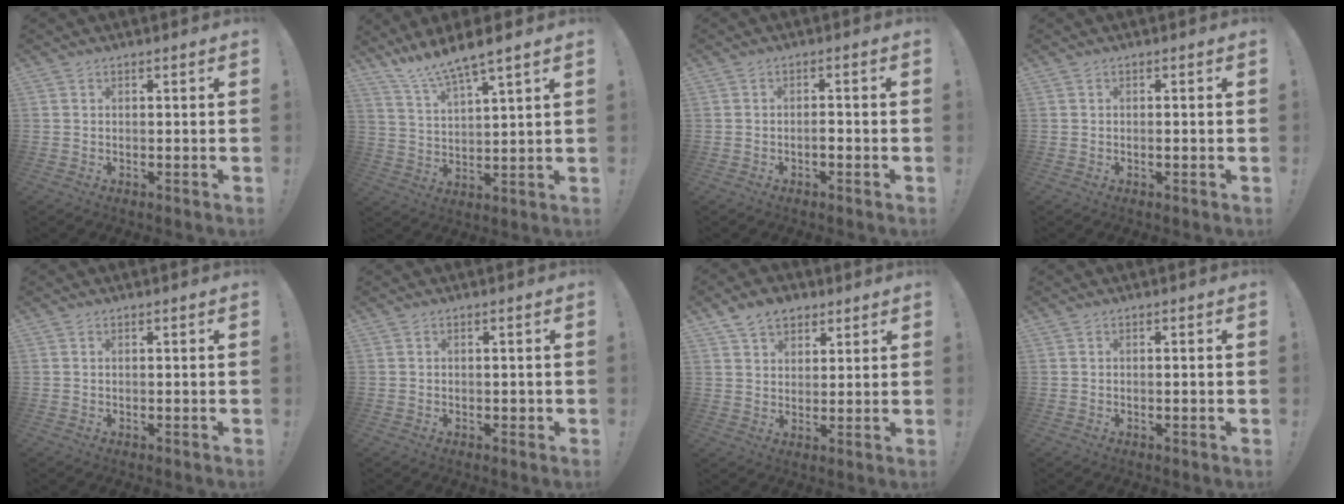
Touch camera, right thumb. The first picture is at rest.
{"total": 8.7, "force": [7.8, -0.1, 3.8], "torque": [-0.082, -0.050, 0.137]}
{"total": 1.9, "force": [-1.1, 0.4, 1.5], "torque": [-0.024, 0.001, -0.019]}
{"total": 0.9, "force": [-0.3, 0.0, 0.8], "torque": [-0.007, -0.005, -0.008]}
{"total": 0.0}
{"total": 0.8, "force": [-0.2, 0.6, 0.5], "torque": [-0.006, 0.003, -0.003]}
{"total": 8.0, "force": [5.3, 5.3, 2.9], "torque": [-0.046, -0.020, 0.102]}
{"total": 0.8, "force": [-0.2, -0.3, 0.7], "torque": [-0.013, -0.002, -0.004]}